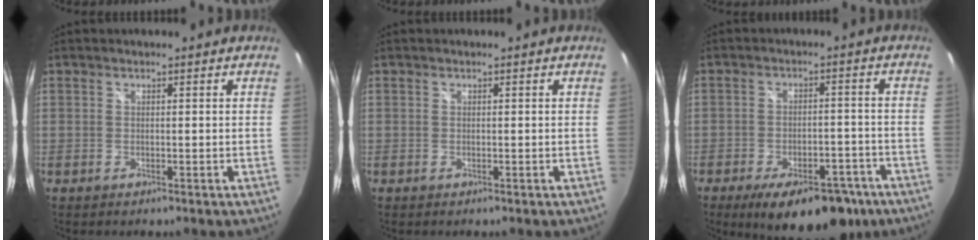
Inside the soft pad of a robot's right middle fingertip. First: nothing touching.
{"total": 0.0}
{"total": 14.6, "force": [-10.0, 6.0, 8.7], "torque": [-0.143, -0.010, -0.135]}